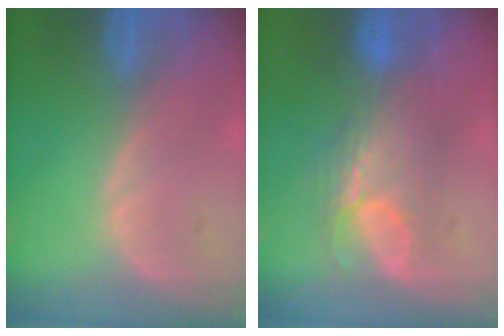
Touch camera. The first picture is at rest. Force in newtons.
{"total": 7.5, "press": 7.0, "slide": 2.7}